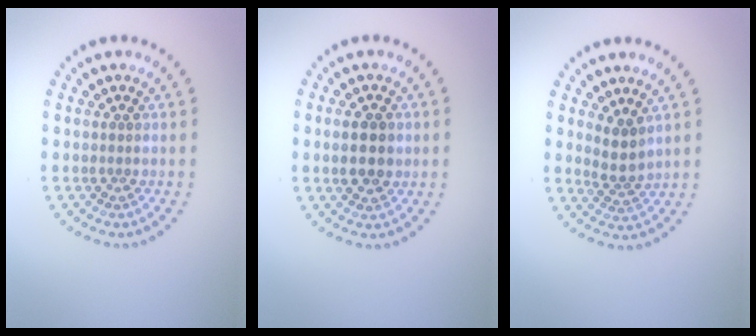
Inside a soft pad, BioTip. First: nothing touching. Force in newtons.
{"total": 2.7, "press": 2.7, "slide": 0.2}
{"total": 2.3, "press": 1.9, "slide": 1.3}